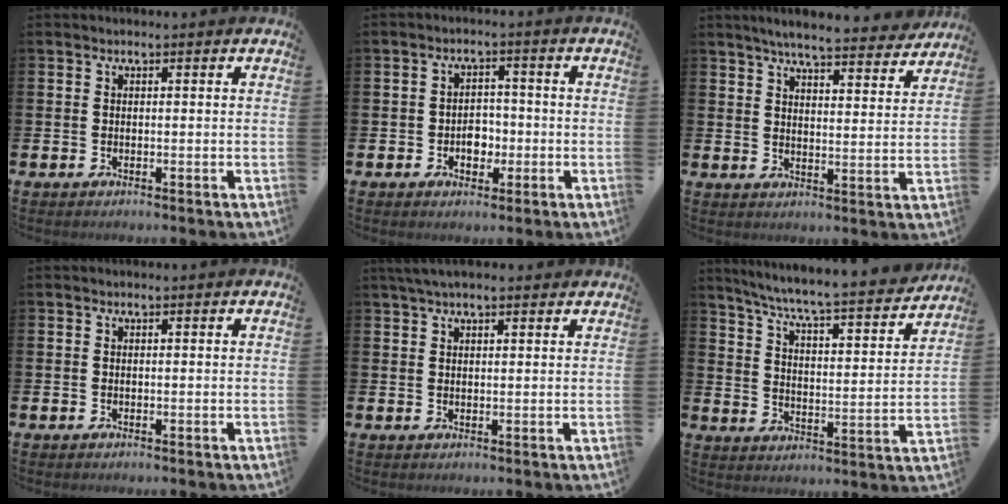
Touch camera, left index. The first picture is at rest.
{"total": 3.1, "force": [-1.0, 2.5, 1.6], "torque": [-0.027, 0.002, -0.024]}
{"total": 5.9, "force": [5.6, 0.2, 1.7], "torque": [-0.043, -0.035, 0.094]}
{"total": 0.0}
{"total": 3.1, "force": [2.5, 0.8, 1.7], "torque": [-0.035, 0.002, 0.046]}
{"total": 7.0, "force": [6.5, 0.1, 2.6], "torque": [-0.083, -0.054, 0.108]}